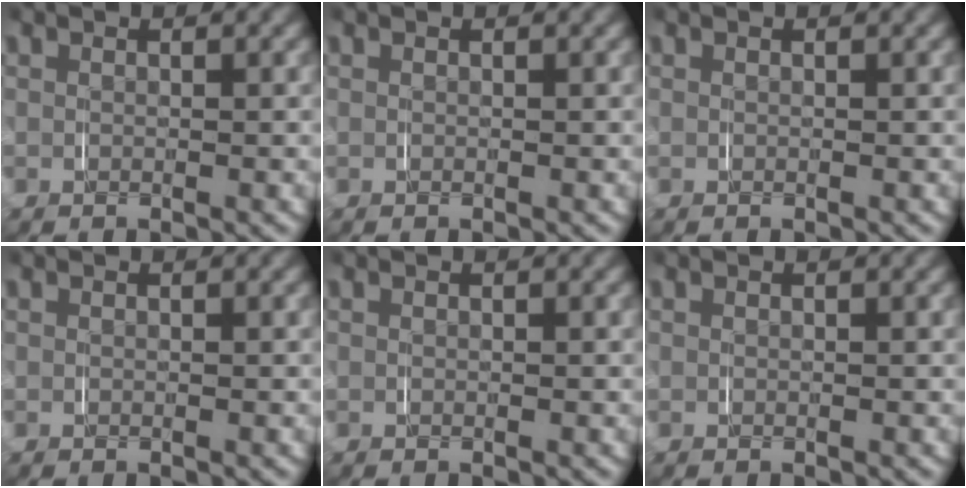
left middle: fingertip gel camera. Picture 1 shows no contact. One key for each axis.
{"total": 0.0}
{"total": 0.0}
{"total": 0.0}
{"total": 0.0}
{"total": 0.0}